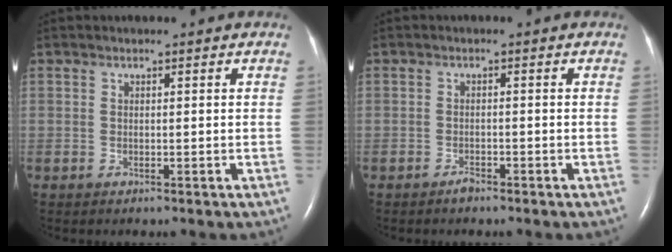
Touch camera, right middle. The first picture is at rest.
{"total": 1.2, "force": [-1.0, 0.3, 0.4], "torque": [-0.012, -0.001, -0.017]}